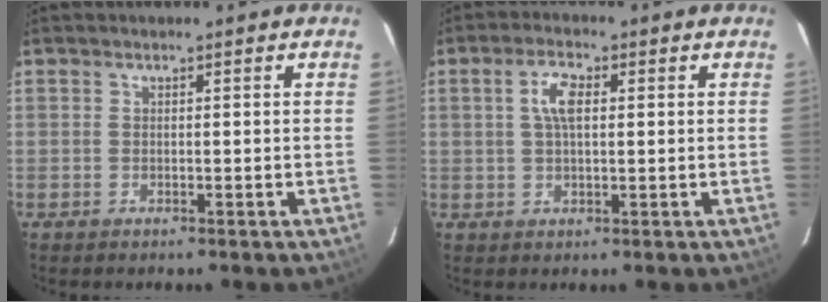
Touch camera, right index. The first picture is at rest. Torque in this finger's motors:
{"motor_torque": [0.18, -0.06, 0.18, 0.09]}